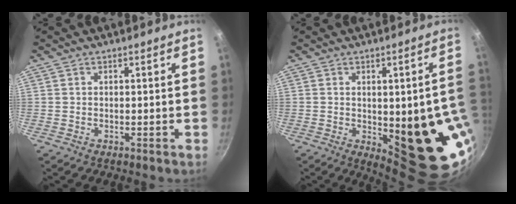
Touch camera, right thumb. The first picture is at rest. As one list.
[{"total": 18.1, "force": [-2.2, 6.6, 16.7], "torque": [-0.169, -0.018, -0.014]}]